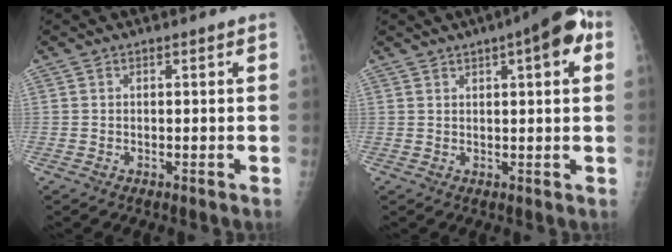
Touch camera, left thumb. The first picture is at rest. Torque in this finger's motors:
{"motor_torque": [1.00, 0.90, 0.69, -0.49, 0.21]}